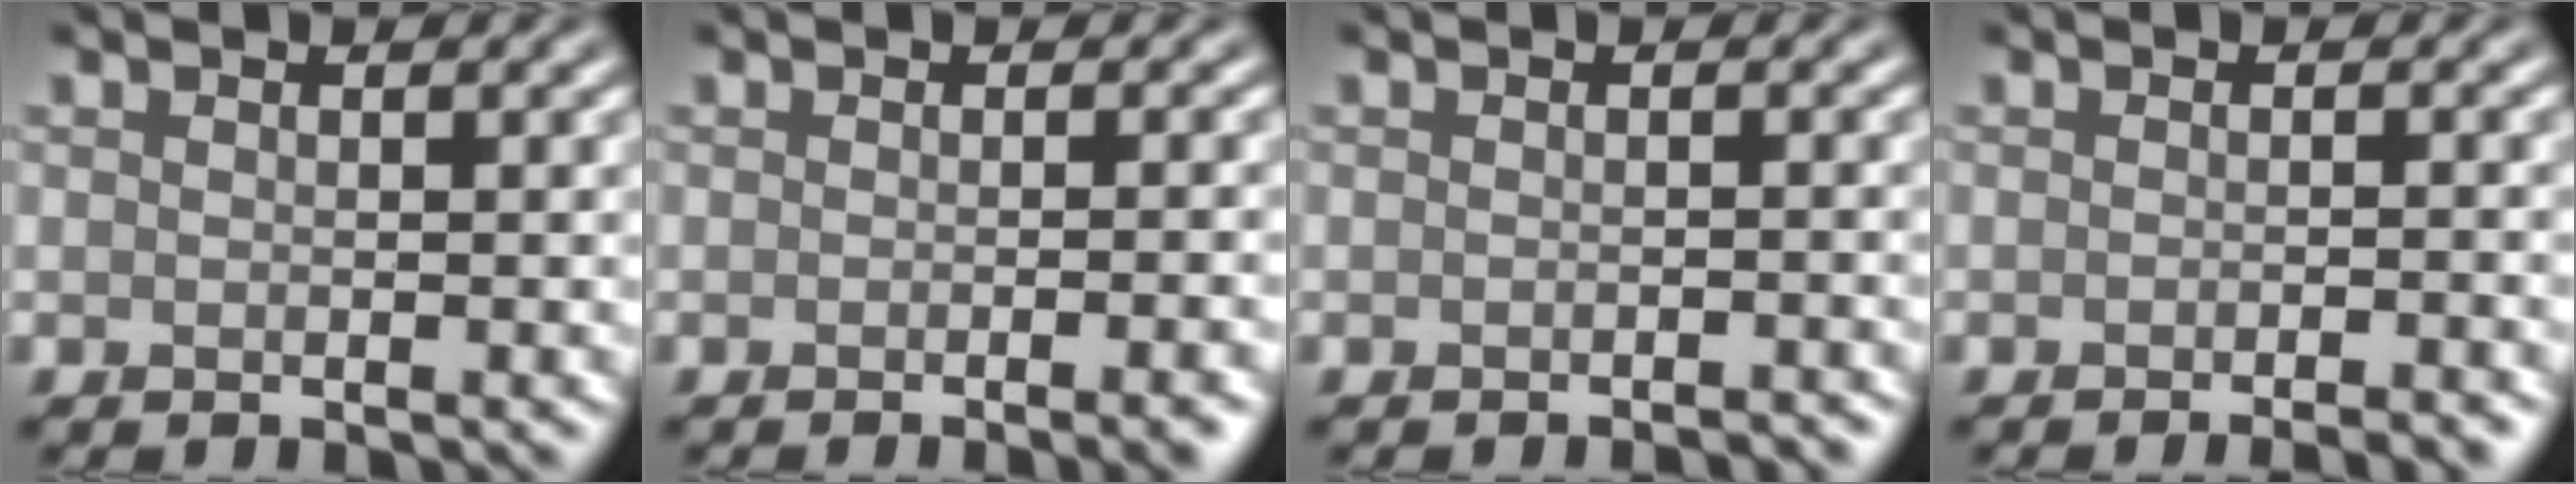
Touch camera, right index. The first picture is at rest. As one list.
[{"total": 3.5, "force": [-1.5, 1.1, 2.9], "torque": [-0.008, 0.006, -0.018]}, {"total": 1.5, "force": [-1.4, 0.2, 0.5], "torque": [0.004, 0.002, -0.017]}, {"total": 3.4, "force": [-2.6, 0.7, 2.0], "torque": [-0.016, 0.009, -0.037]}]